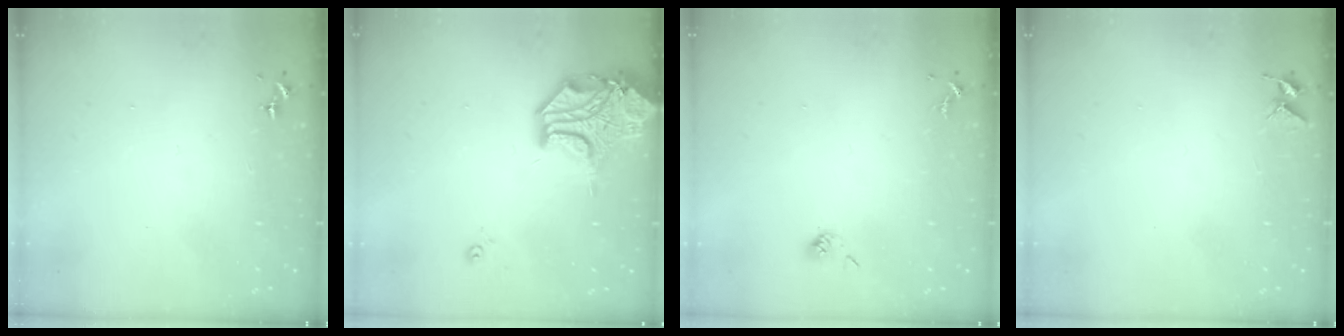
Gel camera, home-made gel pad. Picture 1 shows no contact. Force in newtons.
{"total": 16.9, "press": 16.8, "slide": 2.5}
{"total": 3.6, "press": 3.4, "slide": 1.3}
{"total": 4.0, "press": 4.0, "slide": 0.3}